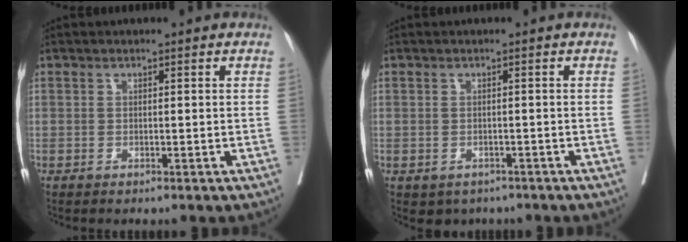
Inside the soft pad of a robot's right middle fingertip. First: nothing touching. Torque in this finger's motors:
{"motor_torque": [0.38, -0.19, 0.12, -0.01]}